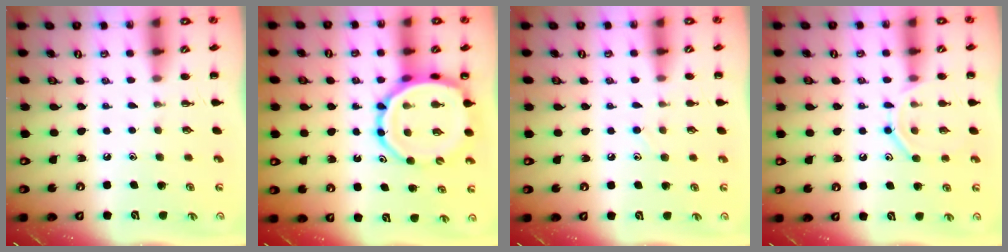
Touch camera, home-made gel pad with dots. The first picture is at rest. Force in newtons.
{"total": 13.5, "press": 13.0, "slide": 3.5}
{"total": 7.0, "press": 6.6, "slide": 2.1}
{"total": 10.0, "press": 9.9, "slide": 1.1}